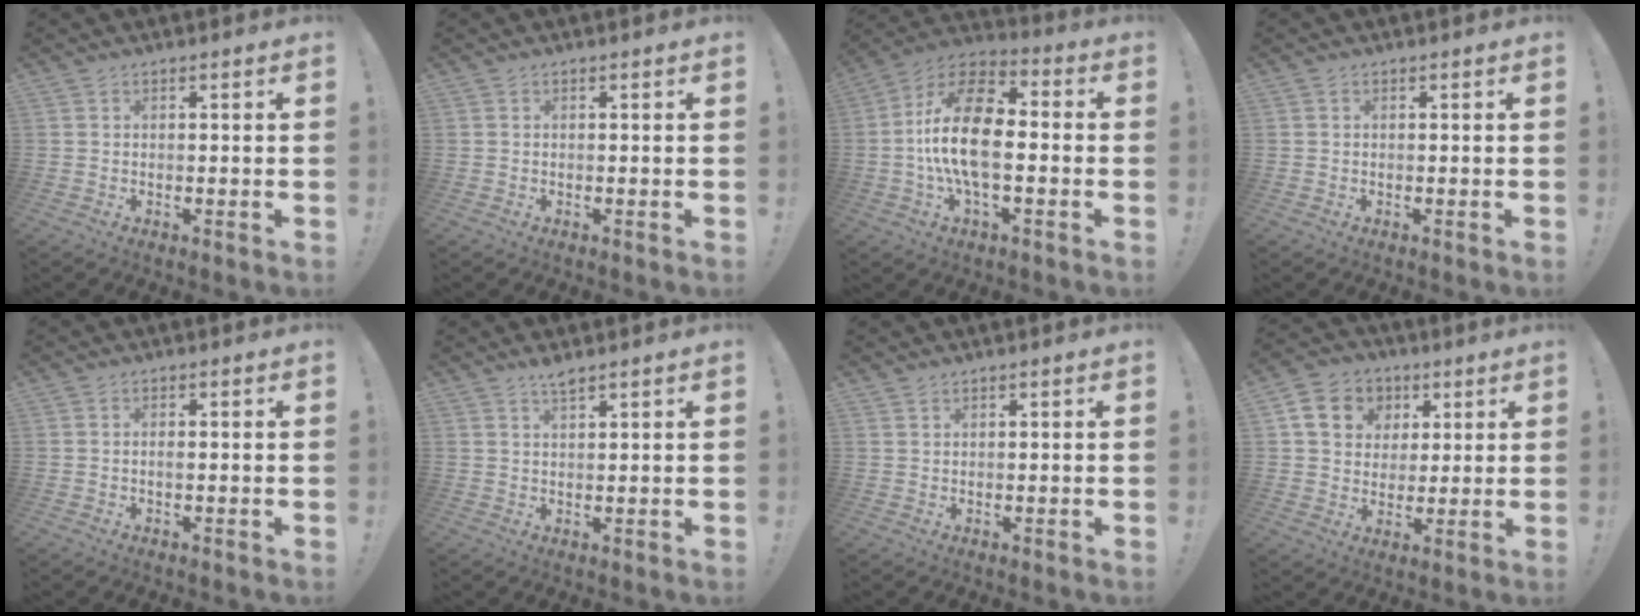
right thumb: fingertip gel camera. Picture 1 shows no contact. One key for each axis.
{"total": 0.0}
{"total": 18.5, "fx": -1.3, "fy": 9.1, "fz": 16.0, "tx": -0.300, "ty": 0.017, "tz": -0.023}
{"total": 0.0}
{"total": 0.9, "fx": -0.1, "fy": 0.2, "fz": 0.9, "tx": -0.016, "ty": 0.002, "tz": -0.002}
{"total": 2.6, "fx": 2.2, "fy": 0.2, "fz": 1.3, "tx": -0.028, "ty": -0.009, "tz": 0.039}
{"total": 0.6, "fx": 0.5, "fy": 0.2, "fz": 0.3, "tx": -0.004, "ty": -0.001, "tz": 0.010}
{"total": 12.6, "fx": 4.4, "fy": 10.6, "fz": 5.1, "tx": -0.065, "ty": -0.013, "tz": 0.091}